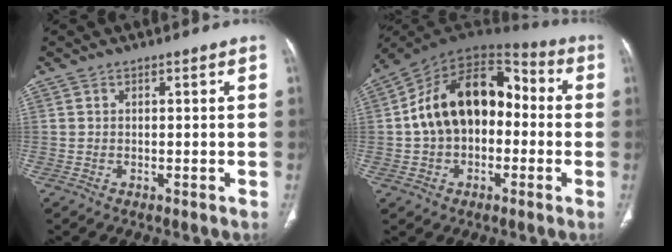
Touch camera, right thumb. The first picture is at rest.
{"total": 18.7, "force": [-0.2, 12.6, 13.8], "torque": [-0.197, 0.052, -0.014]}